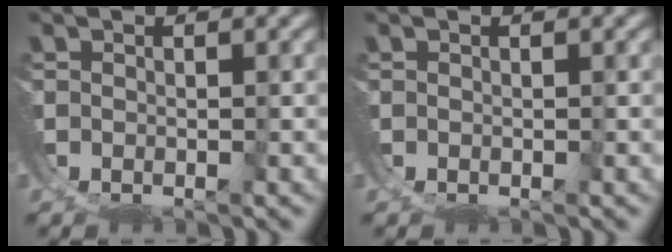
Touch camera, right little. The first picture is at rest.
{"total": 0.0}